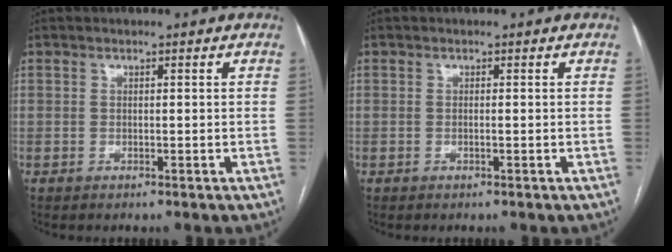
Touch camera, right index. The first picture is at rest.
{"total": 0.0}